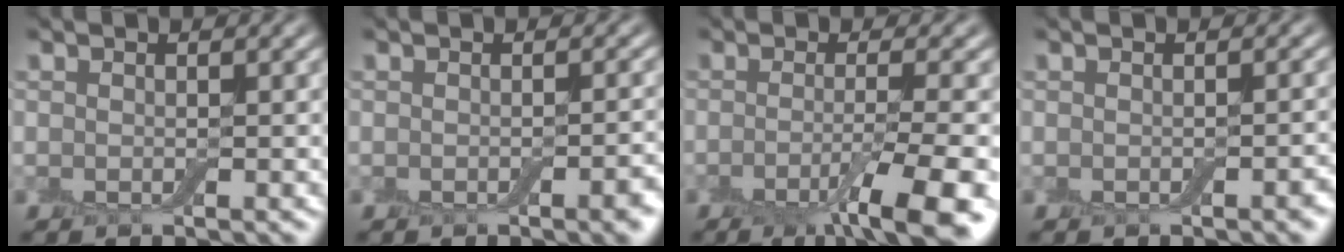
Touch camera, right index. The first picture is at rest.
{"total": 2.1, "force": [-0.9, 0.4, 1.9], "torque": [-0.020, 0.001, -0.012]}
{"total": 7.0, "force": [-3.2, 1.2, 6.2], "torque": [-0.084, -0.006, -0.055]}
{"total": 1.0, "force": [-0.6, 0.1, 0.8], "torque": [-0.011, 0.001, -0.006]}